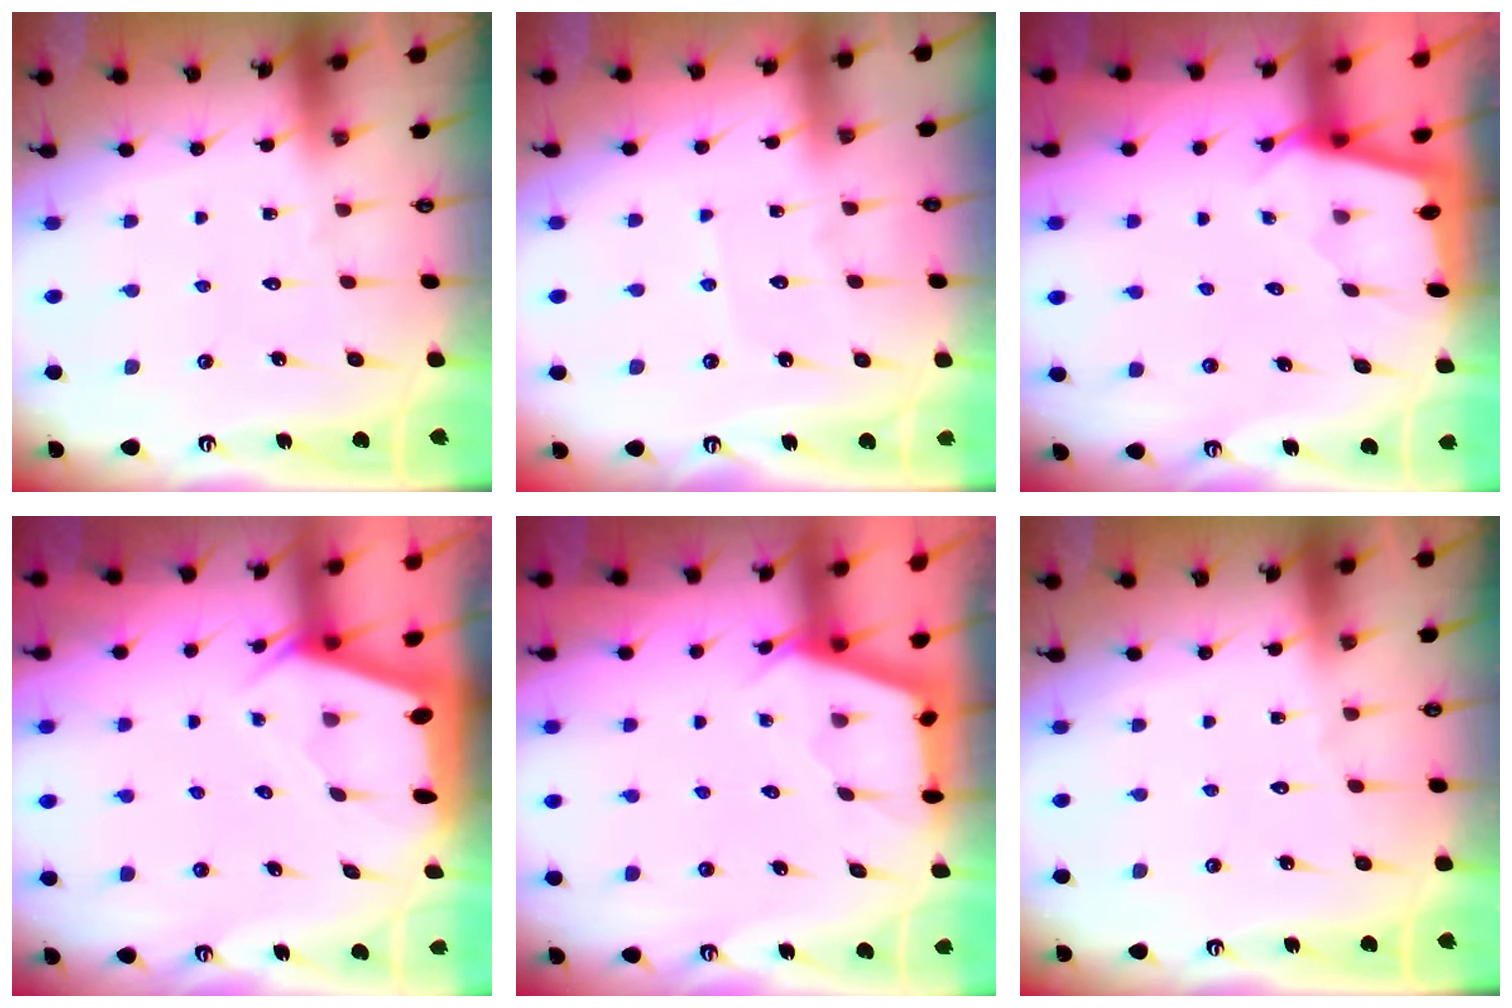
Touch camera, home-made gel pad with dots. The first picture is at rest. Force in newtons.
{"total": 3.6, "press": 3.5, "slide": 0.4}
{"total": 1.9, "press": 1.9, "slide": 0.1}
{"total": 2.9, "press": 2.9, "slide": 0.2}
{"total": 2.6, "press": 2.5, "slide": 0.3}
{"total": 0.0}